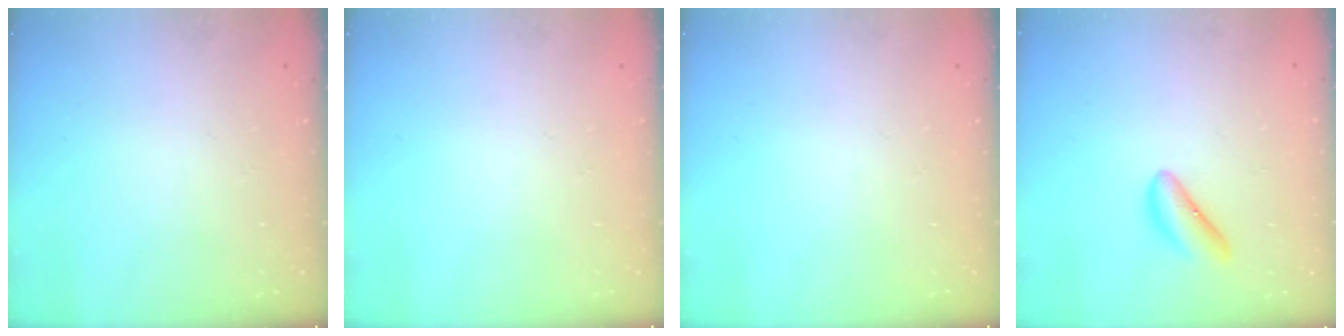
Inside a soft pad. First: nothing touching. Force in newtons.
{"total": 0.0}
{"total": 0.0}
{"total": 6.6, "press": 6.5, "slide": 0.9}